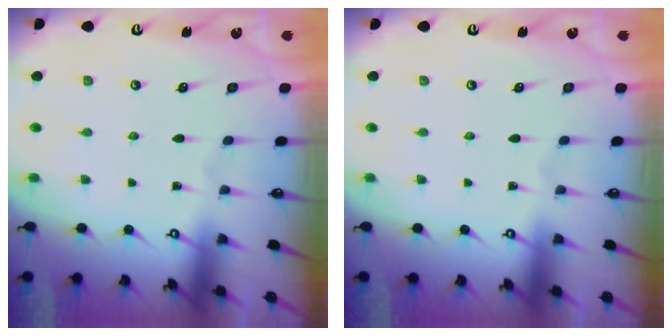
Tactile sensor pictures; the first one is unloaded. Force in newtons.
{"total": 0.0}